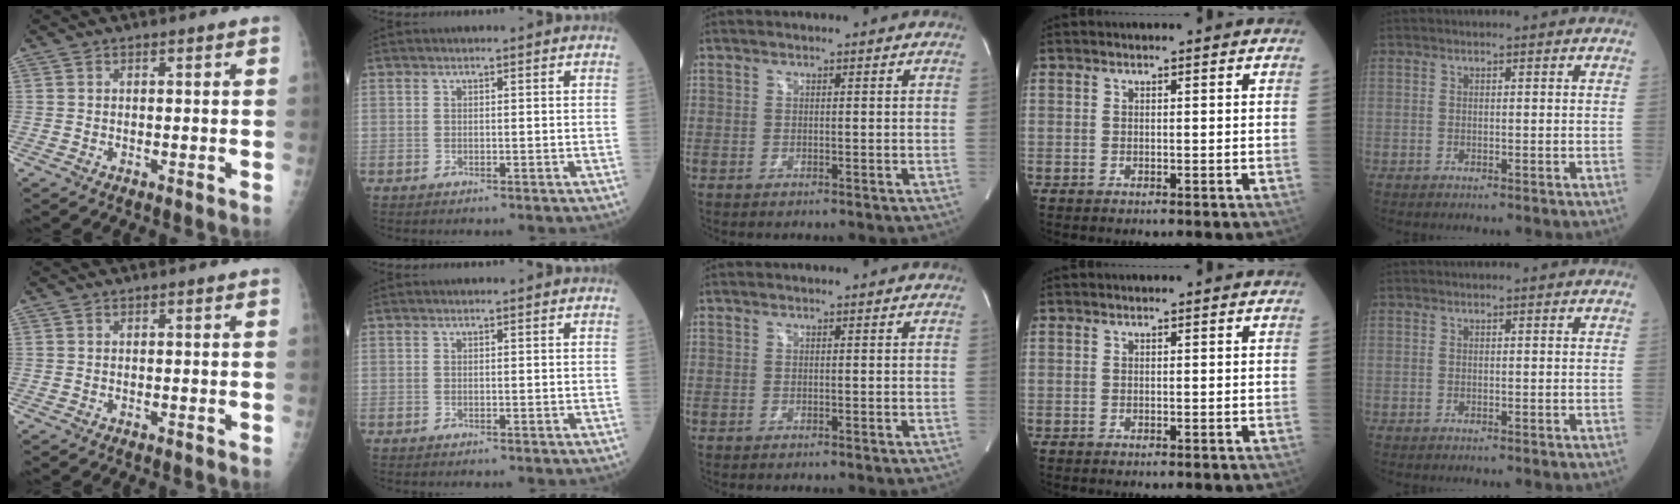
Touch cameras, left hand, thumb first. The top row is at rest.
{}